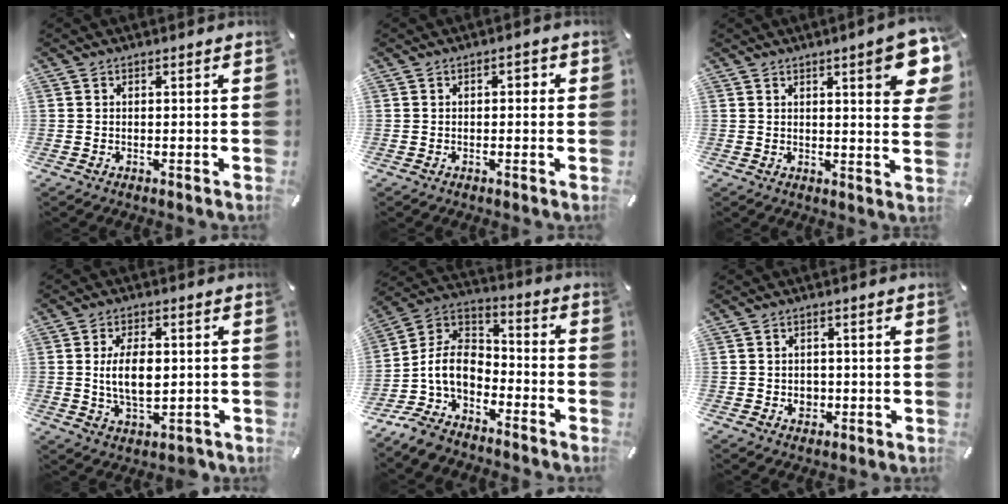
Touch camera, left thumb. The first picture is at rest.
{"total": 1.7, "force": [-0.6, 1.0, 1.3], "torque": [-0.025, 0.009, -0.014]}
{"total": 10.3, "force": [4.8, 2.3, 8.8], "torque": [-0.112, -0.028, 0.074]}
{"total": 9.1, "force": [-0.3, 5.2, 7.4], "torque": [-0.136, 0.002, -0.007]}
{"total": 10.5, "force": [-5.6, 6.7, 5.8], "torque": [-0.154, 0.006, -0.117]}
{"total": 2.8, "force": [-0.5, 2.6, 1.1], "torque": [-0.005, -0.004, -0.014]}